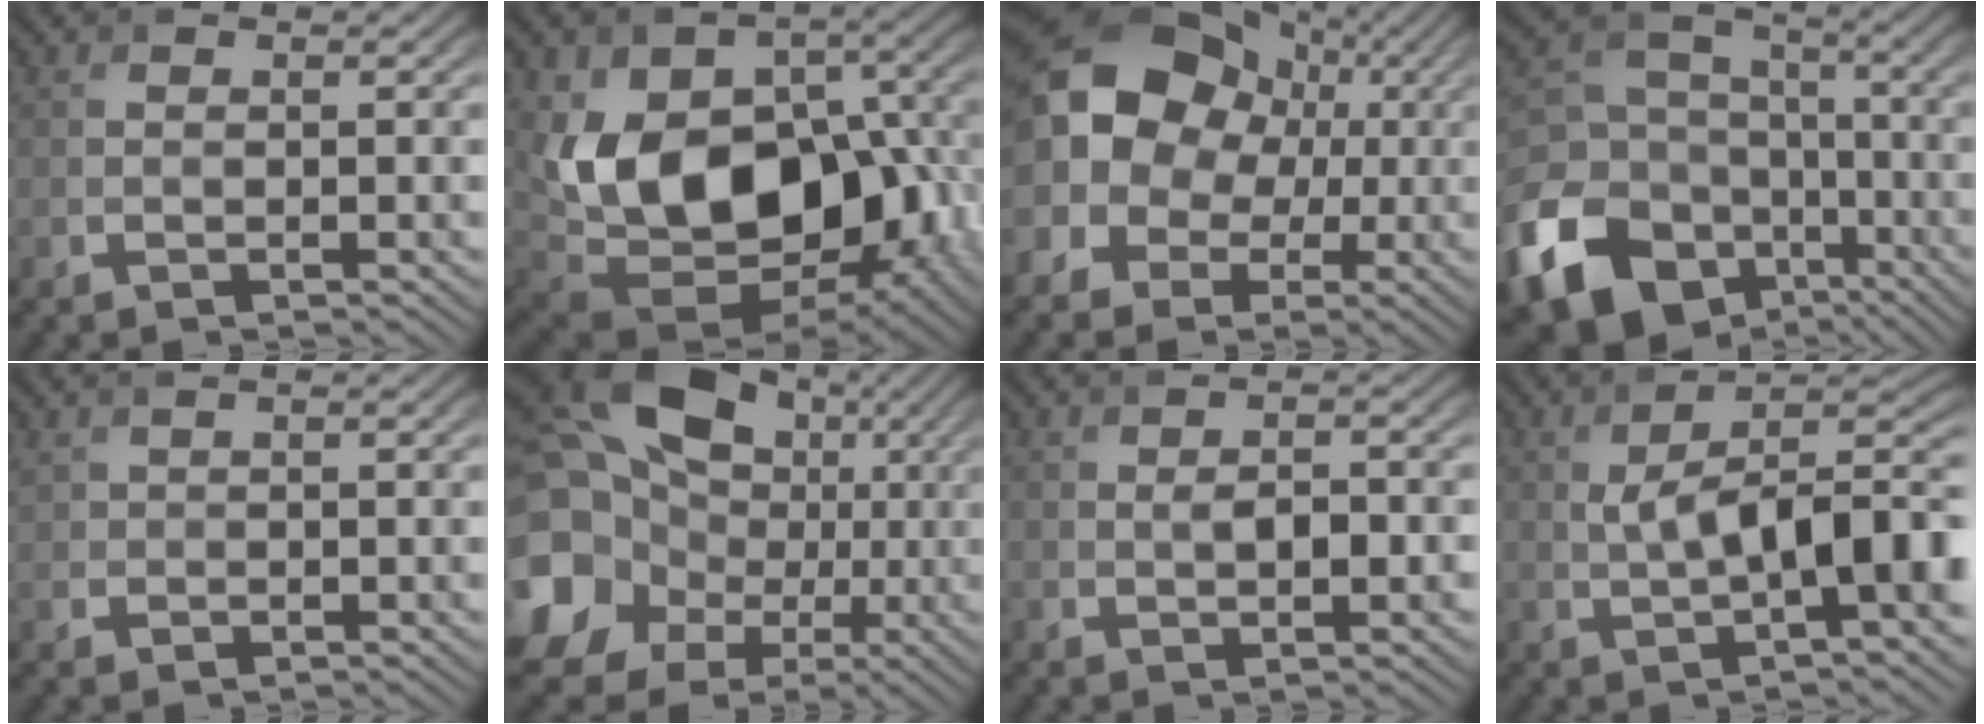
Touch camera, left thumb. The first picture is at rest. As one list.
[{"total": 16.5, "force": [-0.6, 11.5, 11.9], "torque": [-0.204, -0.022, -0.002]}, {"total": 14.4, "force": [1.4, 12.3, 7.4], "torque": [-0.173, 0.014, -0.001]}, {"total": 17.9, "force": [-8.4, 13.6, 8.0], "torque": [-0.235, -0.051, -0.147]}, {"total": 0.8, "force": [0.4, 0.7, -0.3], "torque": [0.004, -0.001, 0.008]}, {"total": 20.9, "force": [2.8, 17.9, 10.4], "torque": [-0.263, -0.004, 0.040]}, {"total": 2.2, "force": [-0.2, 1.2, 1.9], "torque": [-0.033, -0.003, -0.003]}, {"total": 10.1, "force": [-0.1, 4.1, 9.2], "torque": [-0.147, 0.006, -0.002]}]